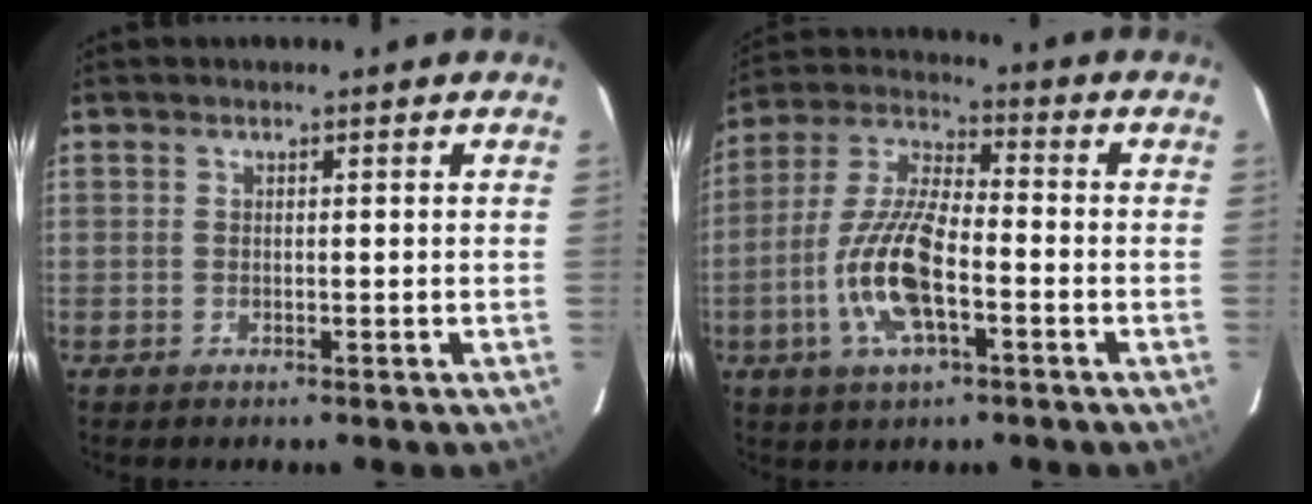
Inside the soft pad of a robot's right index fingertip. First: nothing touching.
{"total": 13.8, "force": [-4.5, 4.8, 12.1], "torque": [-0.259, -0.002, -0.089]}